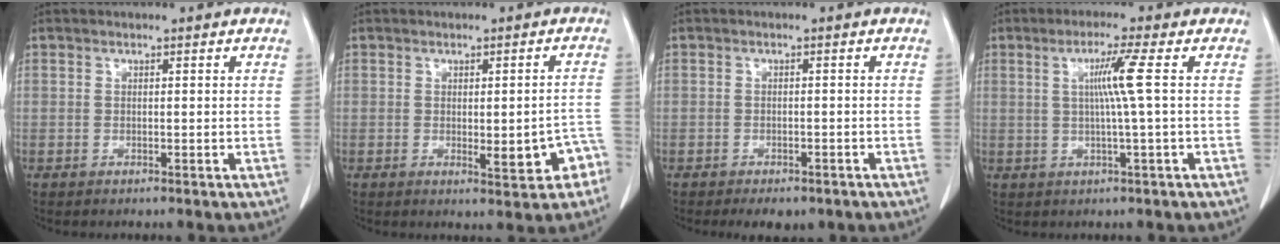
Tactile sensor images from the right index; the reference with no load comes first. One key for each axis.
{"total": 6.0, "fx": -2.2, "fy": 1.9, "fz": 5.2, "tx": -0.052, "ty": 0.009, "tz": -0.020}
{"total": 4.4, "fx": -3.3, "fy": 2.1, "fz": 2.0, "tx": -0.020, "ty": -0.004, "tz": -0.040}
{"total": 5.1, "fx": 0.7, "fy": -1.5, "fz": 4.8, "tx": -0.091, "ty": 0.000, "tz": 0.014}